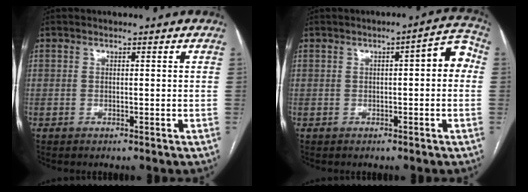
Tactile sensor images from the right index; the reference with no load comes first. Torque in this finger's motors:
{"motor_torque": [0.47, -0.07, 0.16, 0.05]}